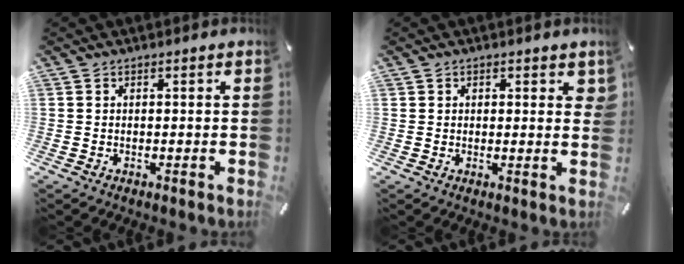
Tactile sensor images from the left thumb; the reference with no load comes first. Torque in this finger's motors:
{"motor_torque": [0.13, -0.35, -0.04, 0.18, -0.06]}